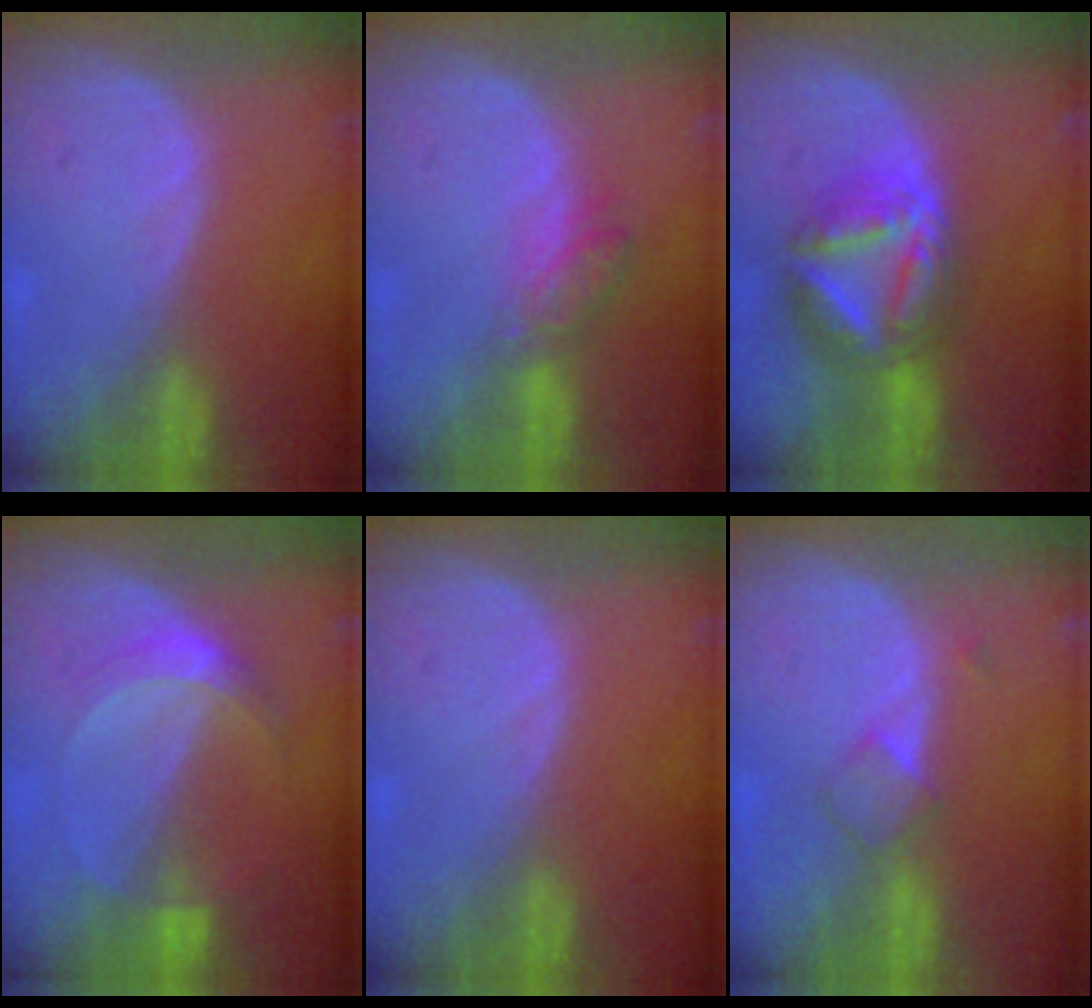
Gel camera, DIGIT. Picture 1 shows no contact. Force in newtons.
{"total": 4.3, "press": 4.1, "slide": 1.1}
{"total": 8.5, "press": 8.5, "slide": 0.7}
{"total": 5.0, "press": 4.6, "slide": 2.0}
{"total": 0.0}
{"total": 3.0, "press": 2.7, "slide": 1.2}